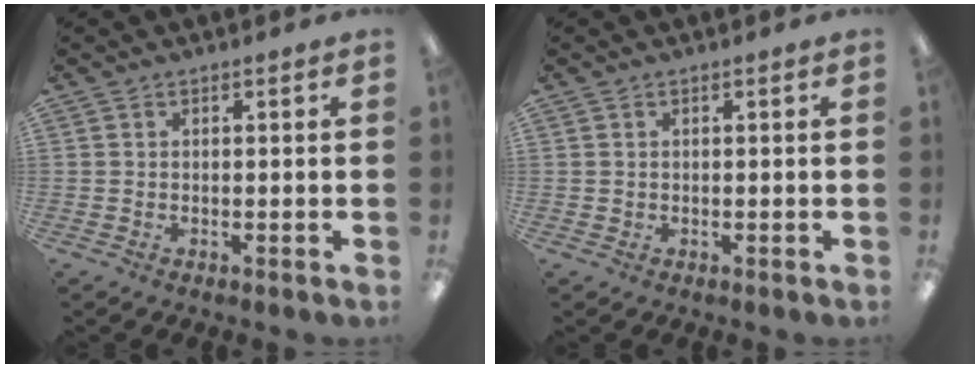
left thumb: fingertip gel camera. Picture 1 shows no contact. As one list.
[{"total": 0.7, "force": [0.3, 0.6, 0.1], "torque": [-0.003, 0.003, 0.005]}]